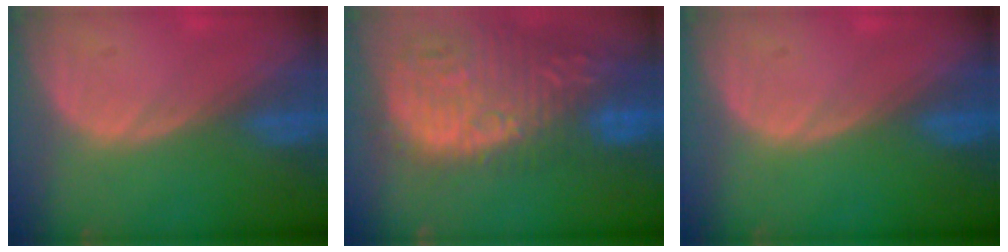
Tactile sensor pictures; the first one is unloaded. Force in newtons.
{"total": 15.8, "press": 13.2, "slide": 8.7}
{"total": 0.0}